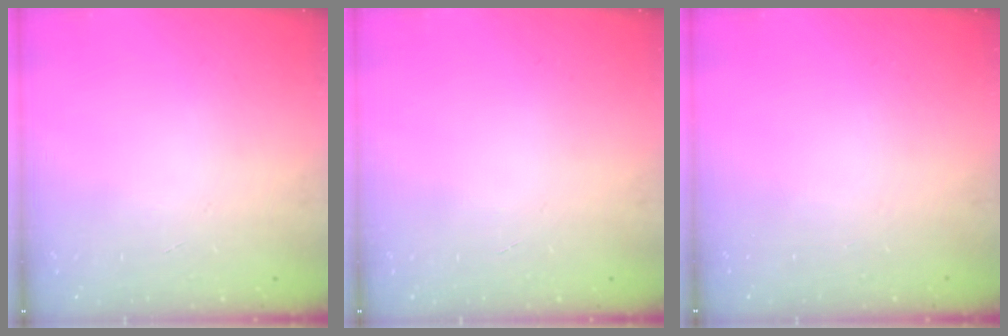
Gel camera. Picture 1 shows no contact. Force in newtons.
{"total": 0.9, "press": 0.8, "slide": 0.2}
{"total": 0.0}